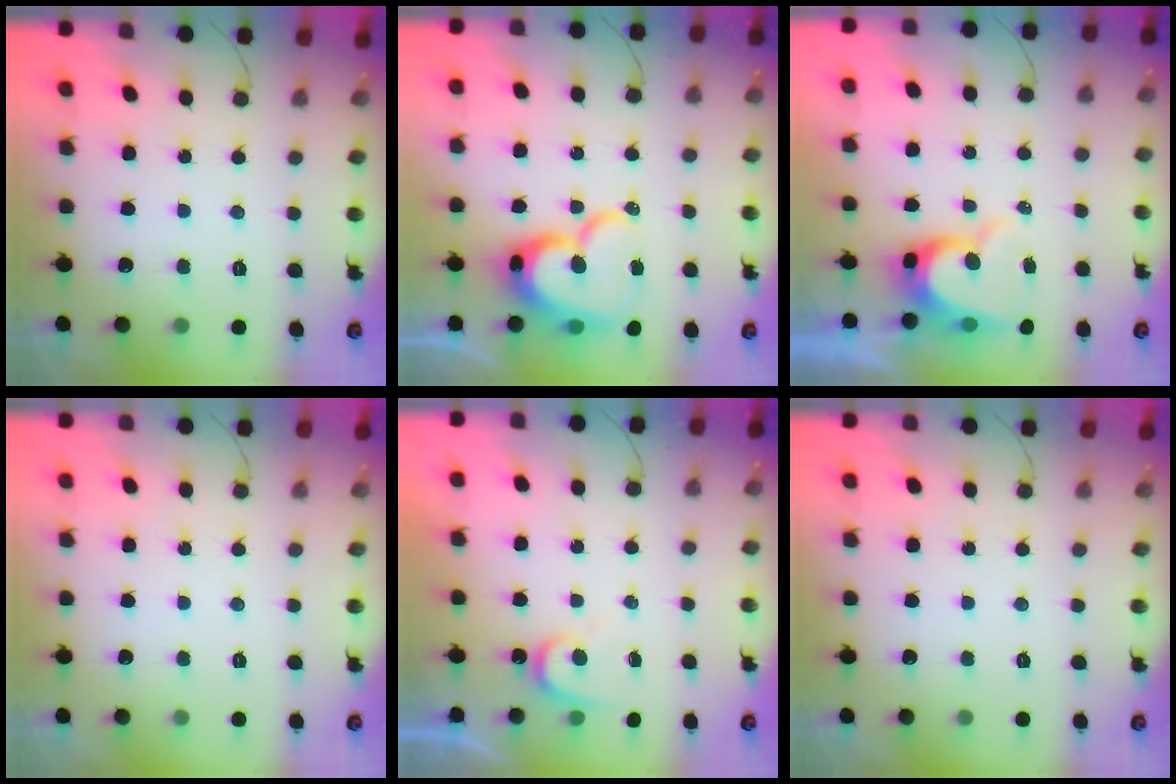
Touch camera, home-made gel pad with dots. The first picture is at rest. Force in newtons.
{"total": 19.5, "press": 19.4, "slide": 2.0}
{"total": 8.7, "press": 8.7, "slide": 0.6}
{"total": 0.0}
{"total": 5.1, "press": 5.0, "slide": 0.4}
{"total": 0.0}